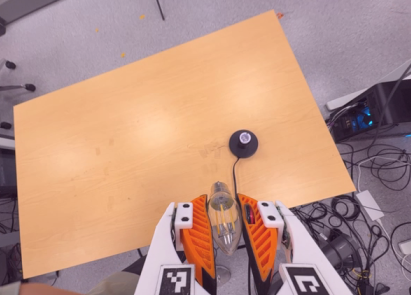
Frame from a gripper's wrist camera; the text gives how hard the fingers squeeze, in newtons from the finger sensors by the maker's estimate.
{"total": 18.3, "left": 19.6, "right": 17.1}